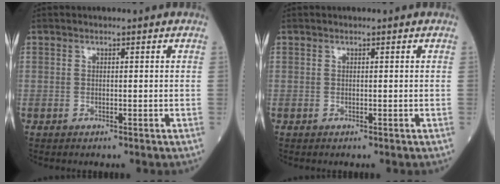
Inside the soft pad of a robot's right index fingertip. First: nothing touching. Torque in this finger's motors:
{"motor_torque": [0.00, 0.00, 0.00, 0.00]}